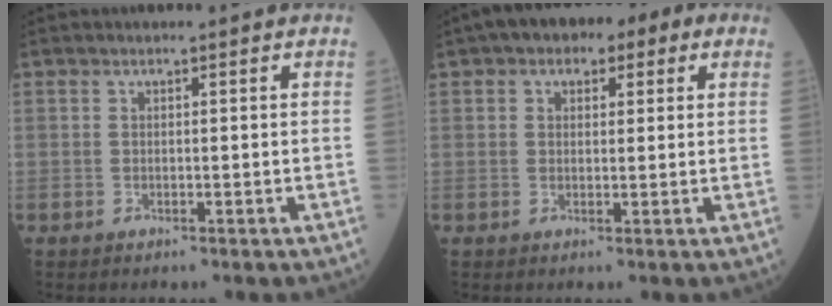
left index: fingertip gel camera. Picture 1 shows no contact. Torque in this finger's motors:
{"motor_torque": [1.07, -1.07, 0.34, 0.14]}